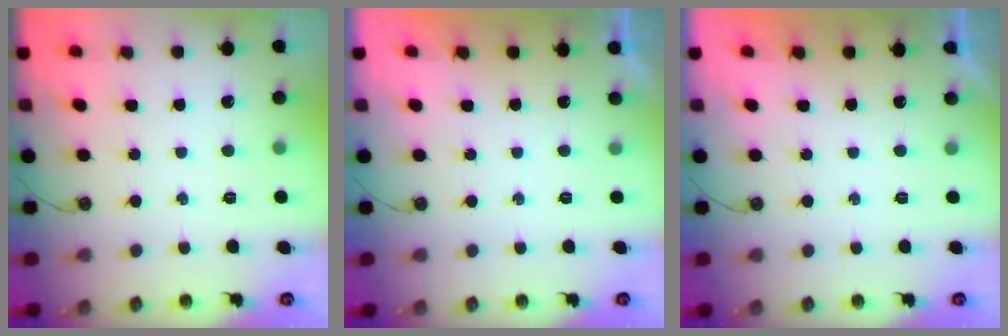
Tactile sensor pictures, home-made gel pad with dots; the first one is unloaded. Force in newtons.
{"total": 0.0}
{"total": 0.0}